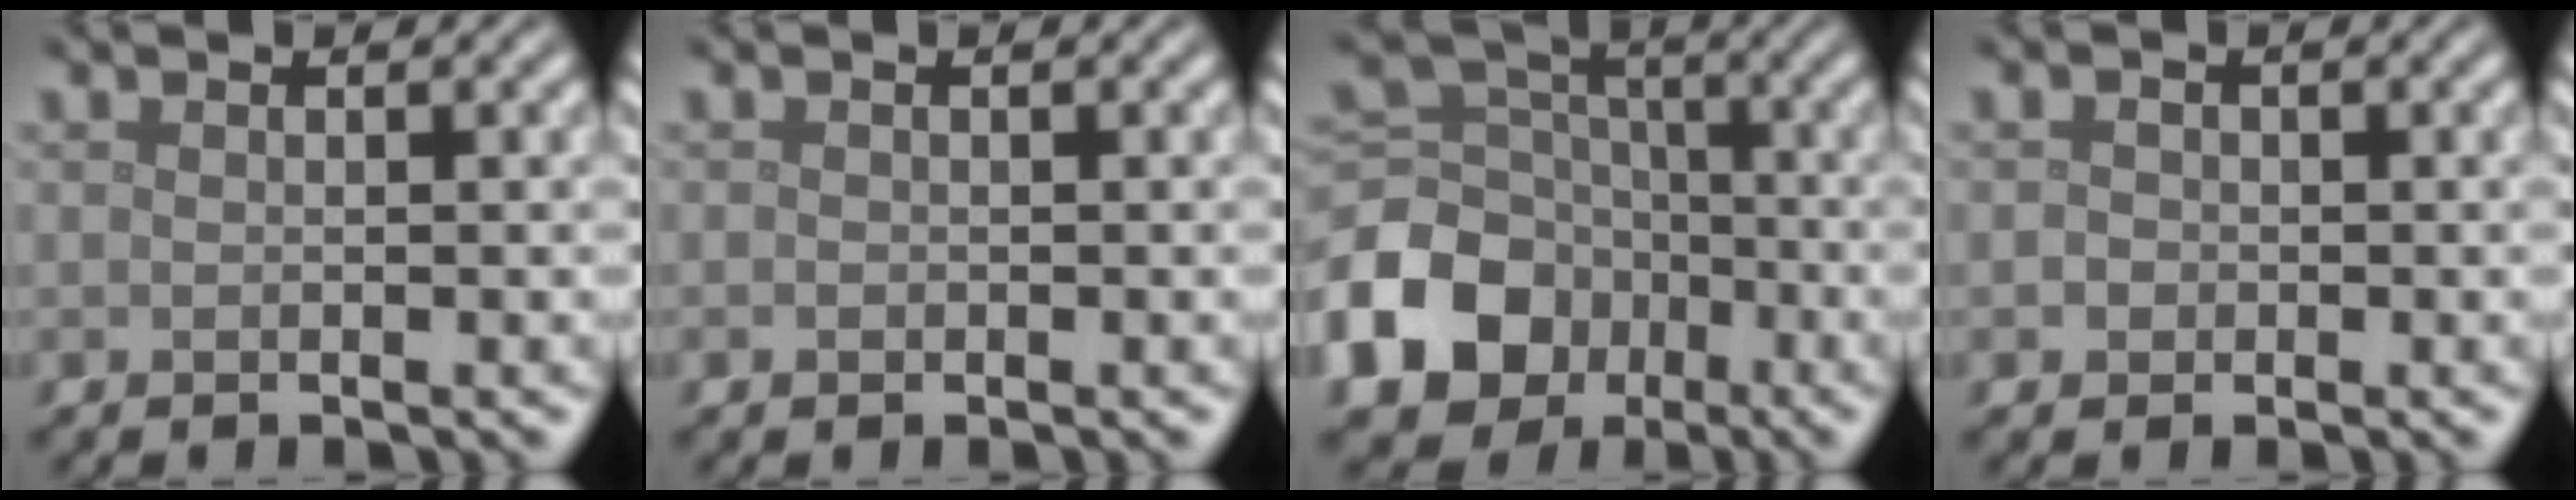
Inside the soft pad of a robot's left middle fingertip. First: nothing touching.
{"total": 0.0}
{"total": 13.2, "force": [-6.1, 10.6, 4.9], "torque": [-0.140, -0.030, -0.127]}
{"total": 1.1, "force": [0.0, 1.0, 0.3], "torque": [0.001, 0.000, -0.005]}